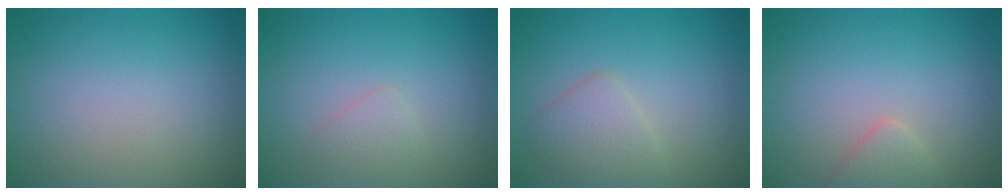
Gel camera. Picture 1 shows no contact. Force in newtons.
{"total": 1.1, "press": 1.1, "slide": 0.1}
{"total": 2.4, "press": 2.4, "slide": 0.0}
{"total": 1.6, "press": 1.6, "slide": 0.1}